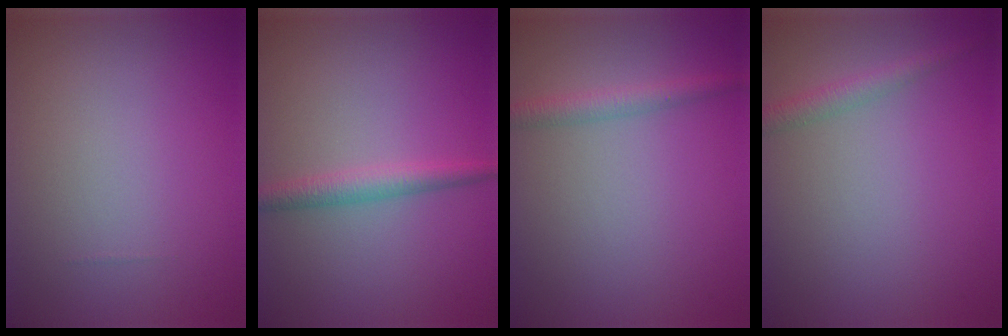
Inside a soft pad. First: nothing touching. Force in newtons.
{"total": 2.4, "press": 2.4, "slide": 0.0}
{"total": 2.0, "press": 2.0, "slide": 0.0}
{"total": 1.8, "press": 1.8, "slide": 0.1}